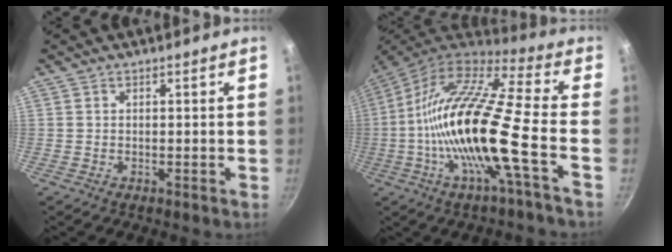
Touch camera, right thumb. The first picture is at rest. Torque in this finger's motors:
{"motor_torque": [0.21, 1.52, 2.29, -0.47, 0.42]}